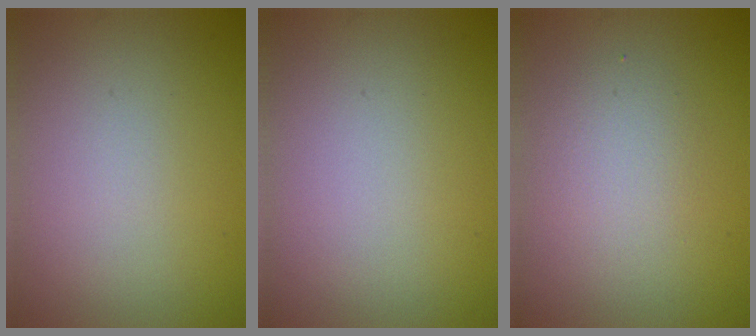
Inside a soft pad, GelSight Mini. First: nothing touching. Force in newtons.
{"total": 0.0}
{"total": 2.1, "press": 2.1, "slide": 0.0}